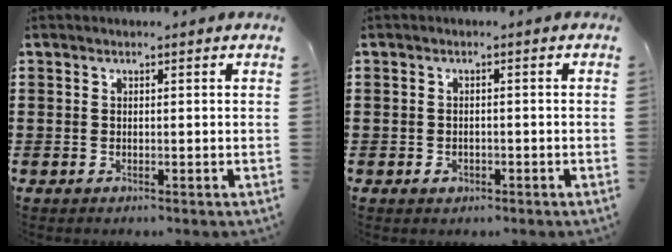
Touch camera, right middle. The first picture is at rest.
{"total": 1.1, "force": [-0.6, 0.8, 0.5], "torque": [-0.013, -0.002, -0.011]}